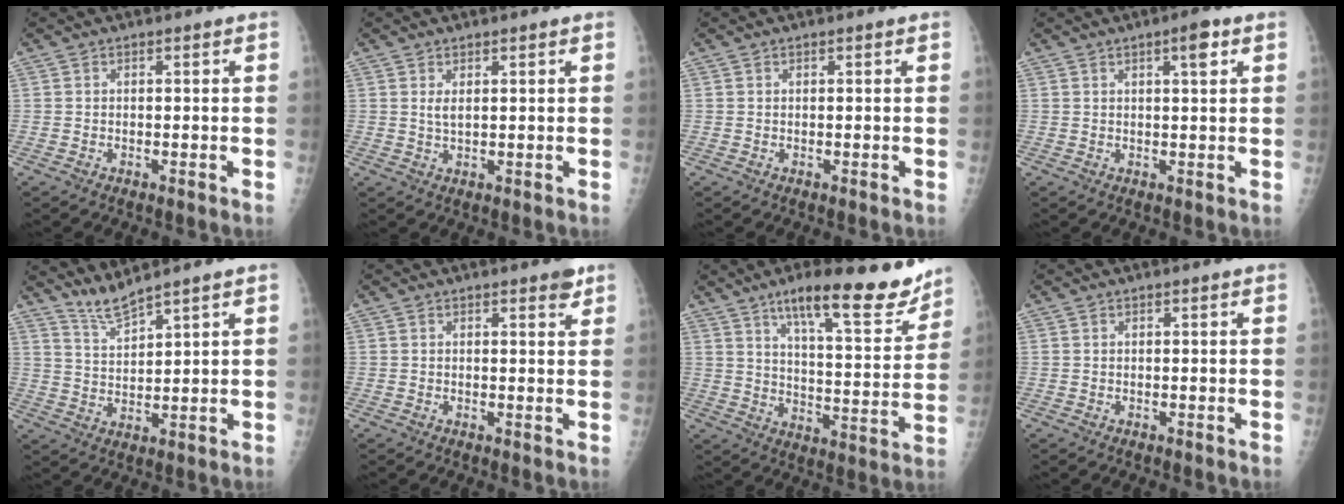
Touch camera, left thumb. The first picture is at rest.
{"total": 1.8, "force": [0.8, 0.6, 1.5], "torque": [-0.027, -0.006, 0.018]}
{"total": 0.0}
{"total": 3.3, "force": [1.6, 0.7, 2.8], "torque": [-0.038, -0.005, 0.024]}
{"total": 4.6, "force": [4.4, -0.7, 1.3], "torque": [-0.032, -0.040, 0.098]}
{"total": 2.2, "force": [1.6, 0.8, 1.4], "torque": [-0.010, -0.007, 0.018]}
{"total": 18.4, "force": [13.0, 4.7, 12.2], "torque": [-0.139, -0.072, 0.200]}
{"total": 0.0}